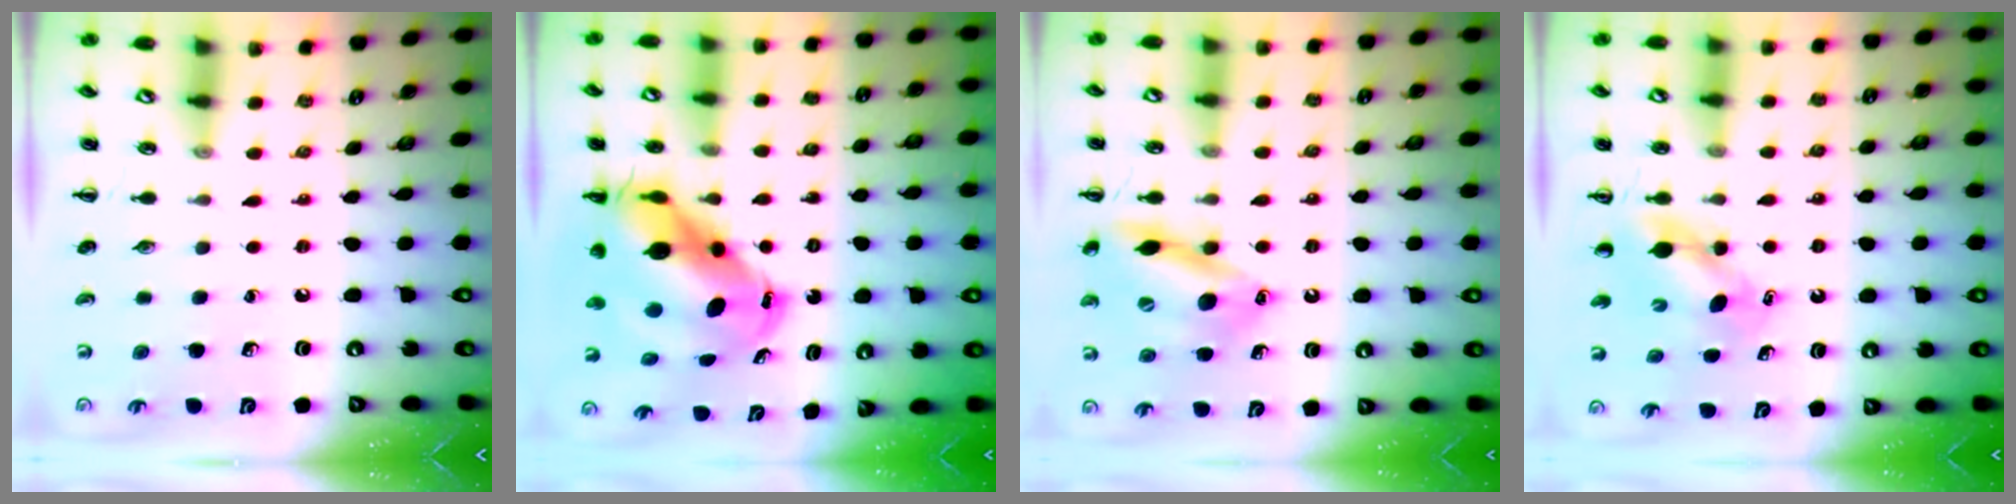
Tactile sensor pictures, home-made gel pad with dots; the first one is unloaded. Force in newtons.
{"total": 11.6, "press": 11.3, "slide": 2.9}
{"total": 16.2, "press": 16.0, "slide": 2.6}
{"total": 5.2, "press": 5.1, "slide": 0.5}